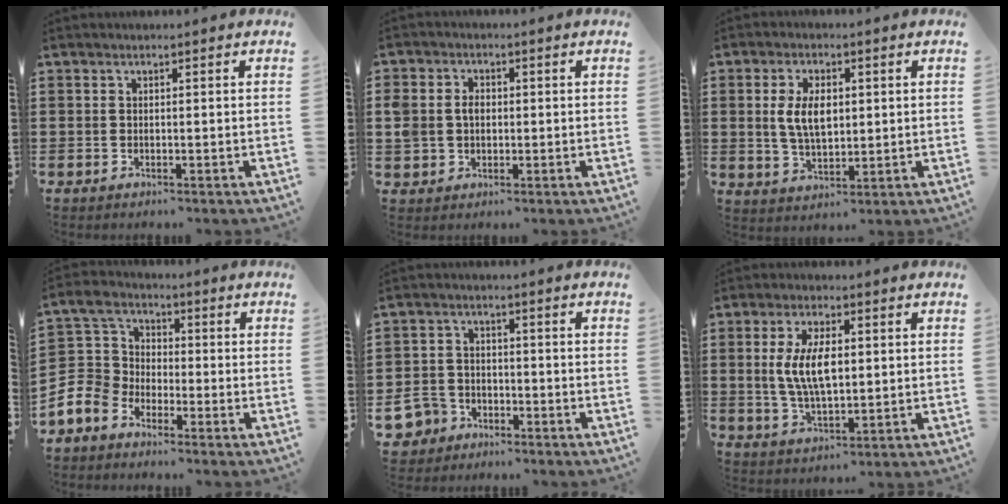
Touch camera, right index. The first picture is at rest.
{"total": 3.4, "force": [0.1, 2.8, 2.0], "torque": [-0.054, 0.010, -0.003]}
{"total": 6.1, "force": [0.7, 3.3, 5.1], "torque": [-0.104, 0.005, 0.008]}
{"total": 5.8, "force": [-2.4, 4.9, 1.7], "torque": [-0.080, -0.001, -0.060]}
{"total": 5.4, "force": [-3.5, 3.8, 1.5], "torque": [-0.076, 0.001, -0.079]}
{"total": 8.0, "force": [0.7, 3.4, 7.2], "torque": [-0.151, 0.005, 0.009]}